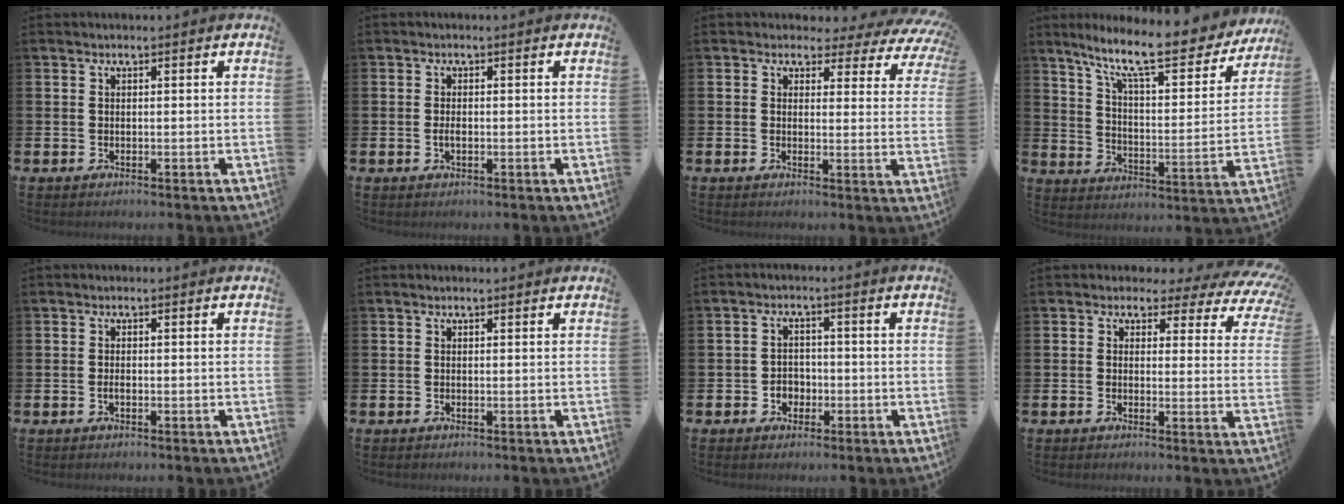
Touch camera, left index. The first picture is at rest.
{"total": 1.2, "force": [-0.3, 0.6, 1.1], "torque": [-0.020, 0.002, -0.005]}
{"total": 2.6, "force": [1.7, 1.8, 0.6], "torque": [-0.010, -0.021, 0.020]}
{"total": 11.5, "force": [9.4, 2.3, 6.3], "torque": [-0.138, -0.060, 0.151]}
{"total": 0.8, "force": [-0.2, 0.3, 0.7], "torque": [-0.021, 0.002, -0.003]}
{"total": 0.0}
{"total": 2.6, "force": [-1.1, 2.2, 0.8], "torque": [-0.013, 0.001, -0.028]}
{"total": 2.6, "force": [1.5, 1.9, 0.8], "torque": [-0.014, -0.022, 0.015]}